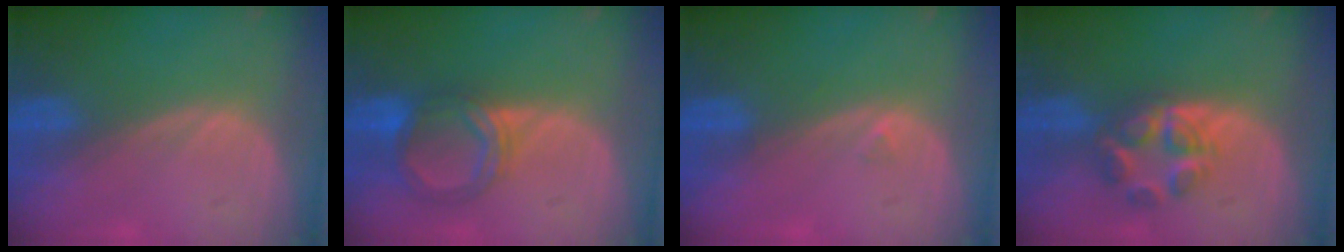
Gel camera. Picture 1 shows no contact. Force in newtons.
{"total": 5.6, "press": 5.6, "slide": 0.4}
{"total": 0.5, "press": 0.5, "slide": 0.2}
{"total": 6.0, "press": 5.5, "slide": 2.2}